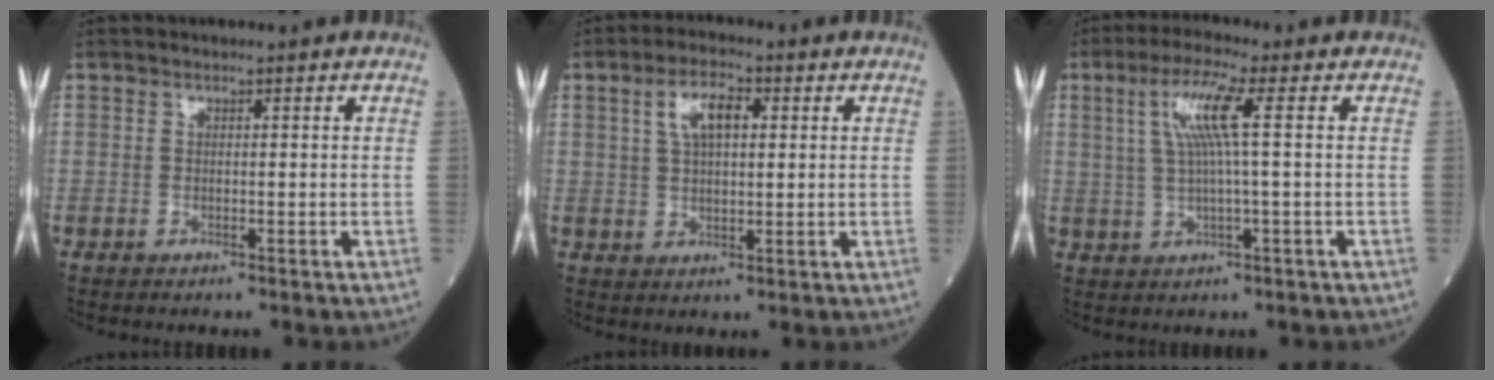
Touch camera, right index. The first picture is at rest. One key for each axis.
{"total": 5.9, "fx": 2.0, "fy": 2.3, "fz": 5.1, "tx": -0.099, "ty": 0.013, "tz": 0.039}
{"total": 6.9, "fx": 1.7, "fy": -0.5, "fz": 6.7, "tx": -0.136, "ty": 0.012, "tz": 0.038}